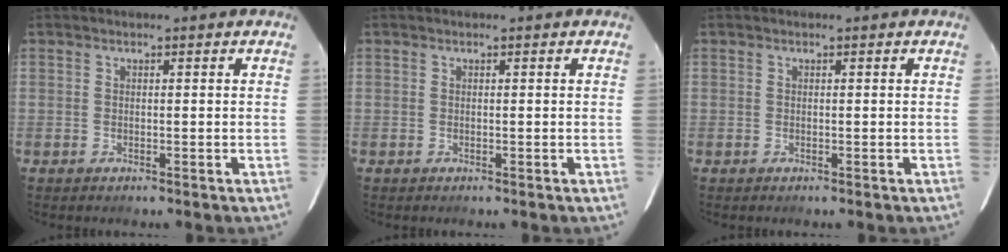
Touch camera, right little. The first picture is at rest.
{"total": 0.0}
{"total": 0.0}